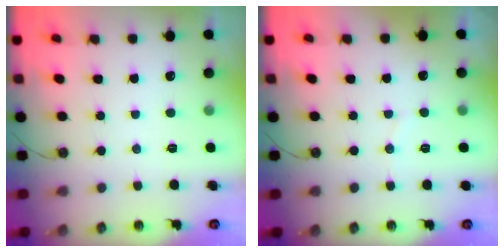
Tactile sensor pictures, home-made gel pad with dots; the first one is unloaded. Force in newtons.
{"total": 2.0, "press": 1.8, "slide": 0.9}